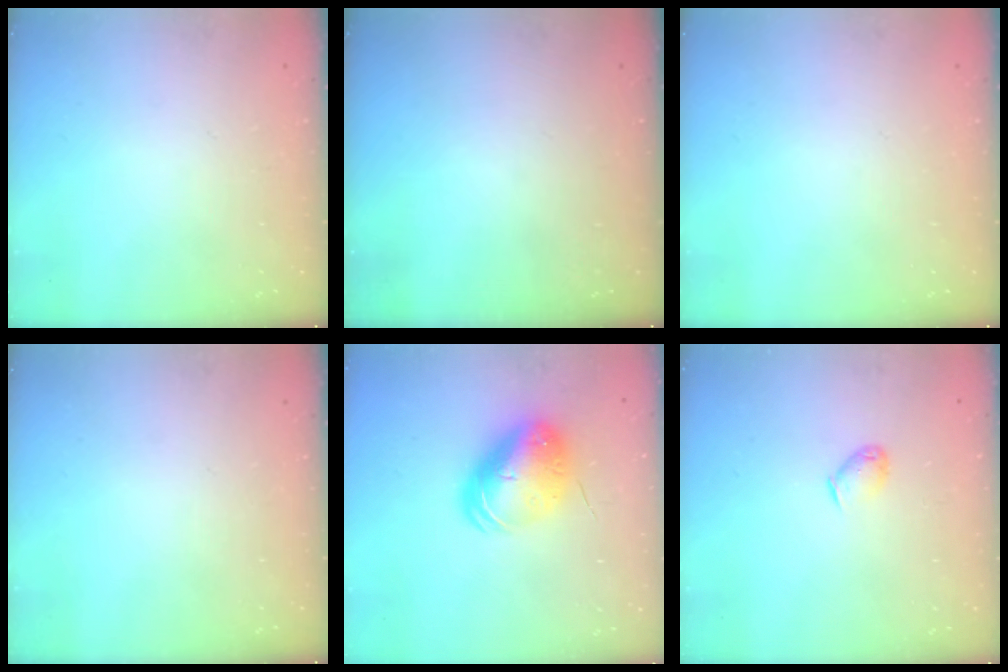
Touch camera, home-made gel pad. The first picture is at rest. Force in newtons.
{"total": 0.0}
{"total": 0.0}
{"total": 0.0}
{"total": 11.1, "press": 10.9, "slide": 2.1}
{"total": 3.9, "press": 3.9, "slide": 0.6}